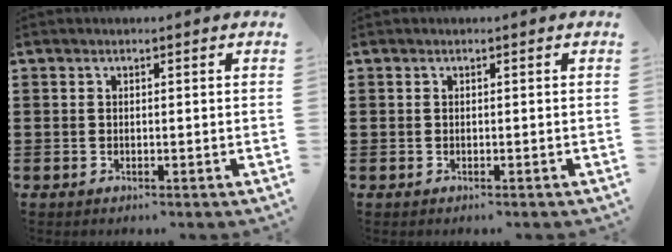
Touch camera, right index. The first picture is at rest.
{"total": 0.0}